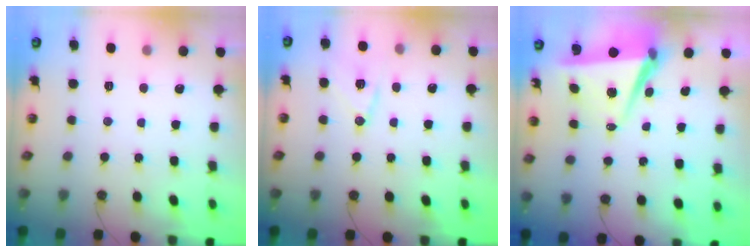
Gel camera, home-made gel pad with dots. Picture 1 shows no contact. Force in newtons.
{"total": 11.7, "press": 11.6, "slide": 0.6}
{"total": 7.0, "press": 5.4, "slide": 4.4}